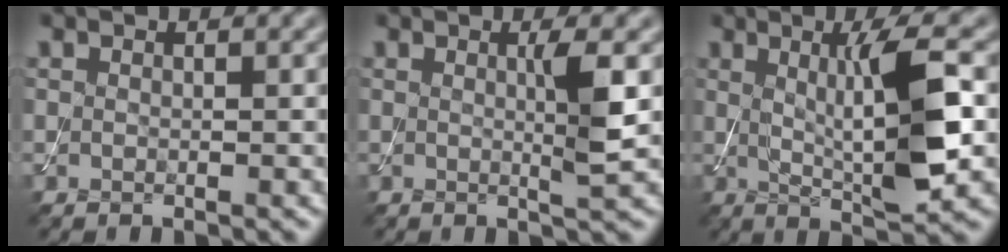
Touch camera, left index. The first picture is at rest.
{"total": 3.1, "force": [0.3, 0.3, 3.0], "torque": [-0.050, -0.005, 0.002]}
{"total": 7.3, "force": [0.5, 1.3, 7.2], "torque": [-0.115, -0.001, 0.015]}